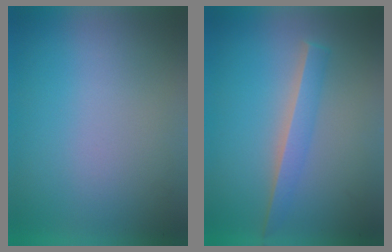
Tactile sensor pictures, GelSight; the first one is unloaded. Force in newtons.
{"total": 2.4}